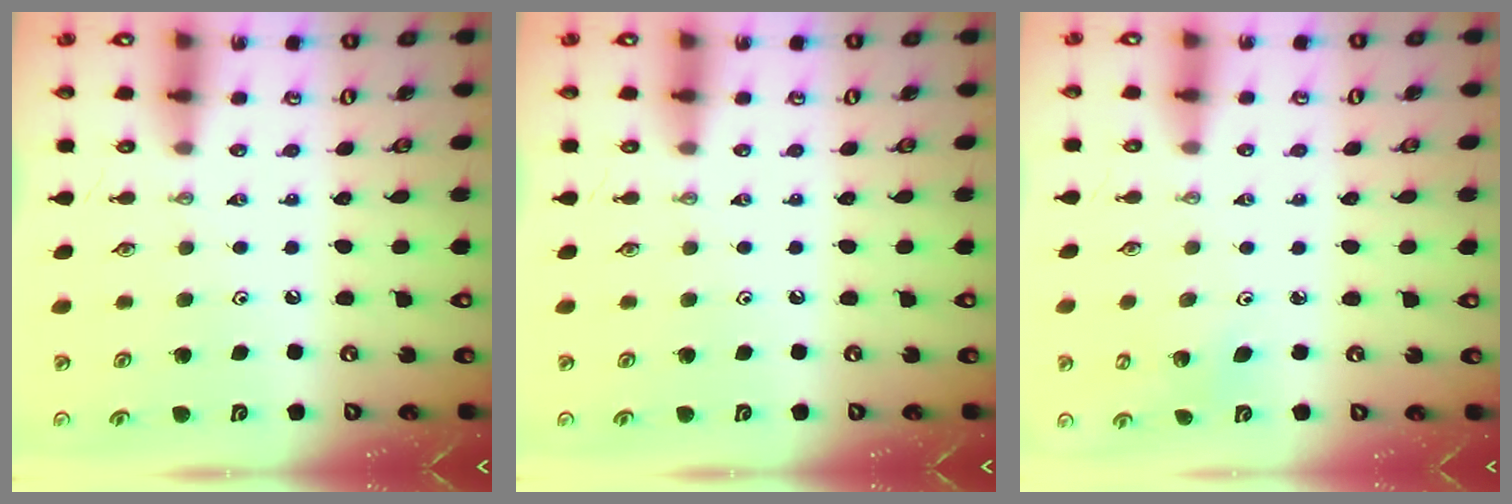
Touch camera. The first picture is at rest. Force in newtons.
{"total": 0.0}
{"total": 3.0, "press": 2.9, "slide": 0.4}